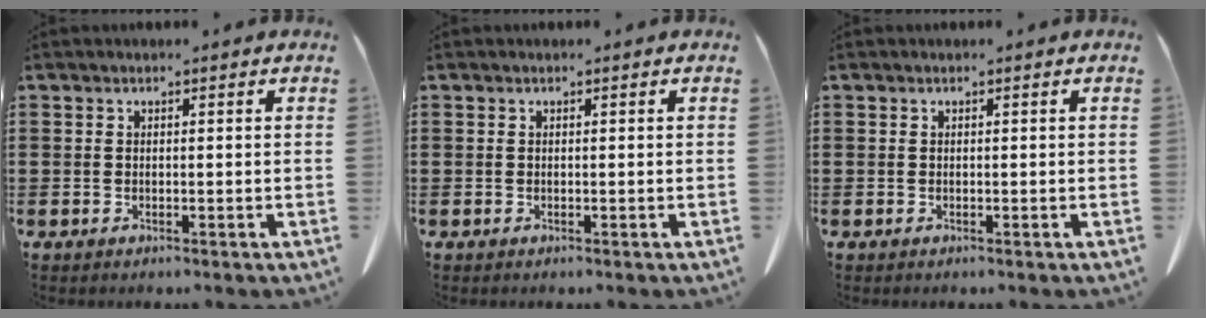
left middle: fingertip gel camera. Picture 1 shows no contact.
{"total": 0.0}
{"total": 0.0}